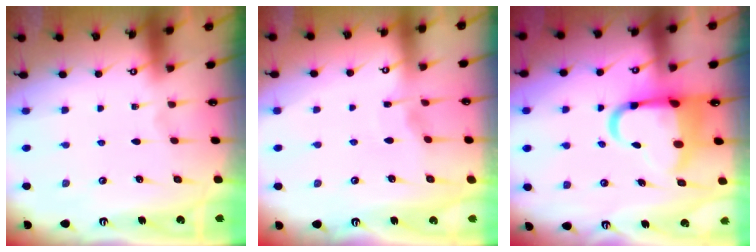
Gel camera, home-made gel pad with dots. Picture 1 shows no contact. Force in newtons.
{"total": 2.7, "press": 2.6, "slide": 0.4}
{"total": 10.7, "press": 10.4, "slide": 2.5}